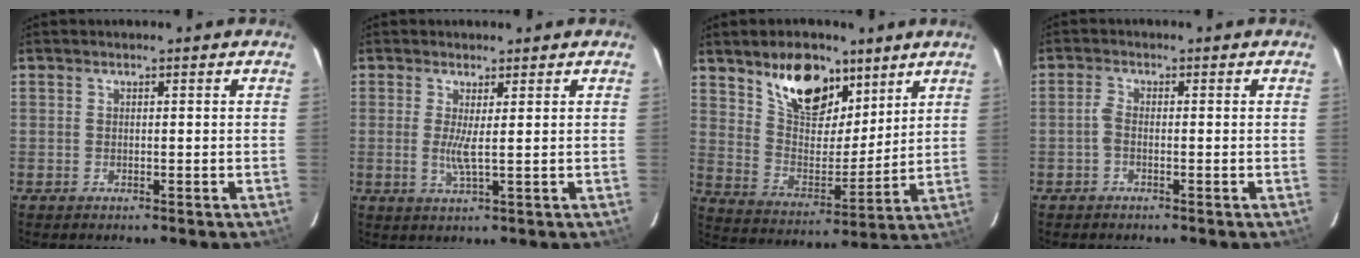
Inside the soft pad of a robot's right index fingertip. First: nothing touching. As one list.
[{"total": 3.1, "force": [0.5, 0.0, 3.0], "torque": [-0.061, -0.007, 0.004]}, {"total": 15.5, "force": [10.0, 8.0, 8.8], "torque": [-0.150, 0.007, 0.181]}, {"total": 1.5, "force": [-0.8, 0.6, 1.2], "torque": [-0.034, 0.005, -0.019]}]